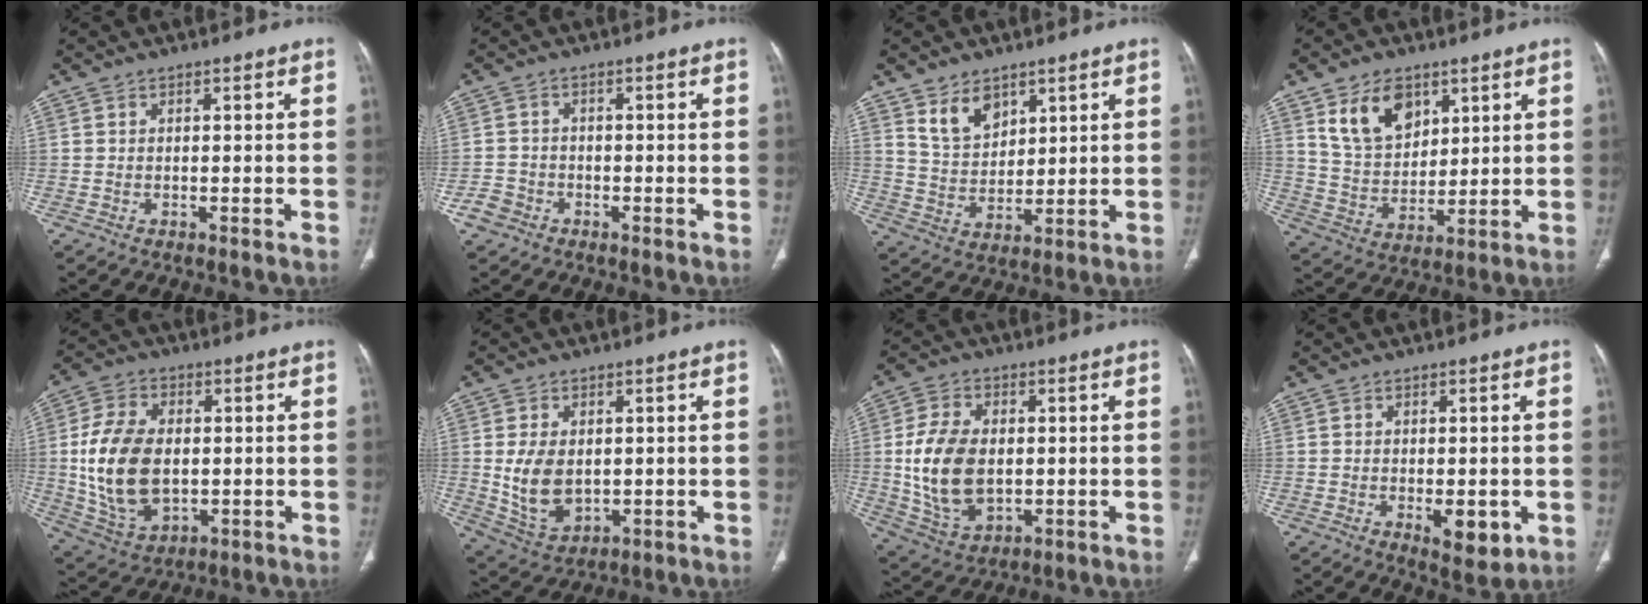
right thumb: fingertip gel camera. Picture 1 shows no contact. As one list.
[{"total": 3.1, "force": [-1.7, 2.5, 0.6], "torque": [-0.002, 0.015, -0.035]}, {"total": 7.5, "force": [4.7, 4.8, 3.4], "torque": [-0.037, -0.035, 0.098]}, {"total": 11.9, "force": [6.1, 7.9, 6.4], "torque": [-0.083, -0.033, 0.125]}, {"total": 16.5, "force": [0.0, 10.6, 12.7], "torque": [-0.237, -0.003, 0.014]}, {"total": 9.6, "force": [0.3, 6.5, 7.1], "torque": [-0.120, -0.008, 0.026]}, {"total": 14.2, "force": [0.0, 9.1, 10.8], "torque": [-0.202, -0.003, 0.015]}, {"total": 6.0, "force": [-1.5, 2.8, 5.1], "torque": [-0.061, -0.010, -0.012]}]